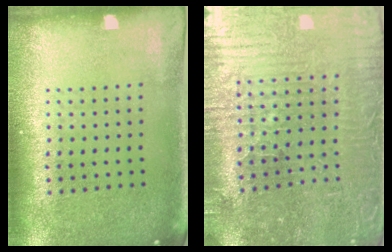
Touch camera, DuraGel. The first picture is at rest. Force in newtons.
{"total": 3.9, "press": 3.9, "slide": 0.6}